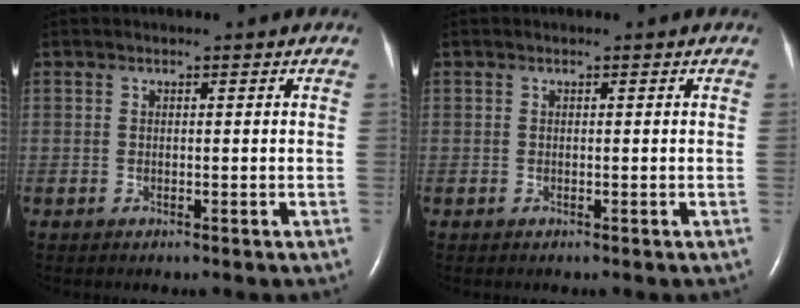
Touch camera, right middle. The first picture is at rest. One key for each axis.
{"total": 0.0}